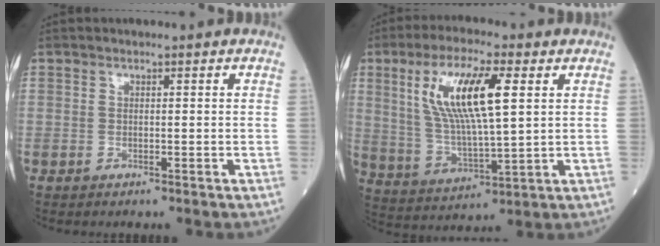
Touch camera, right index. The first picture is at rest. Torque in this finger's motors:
{"motor_torque": [0.48, 0.14, 0.41, 0.21]}